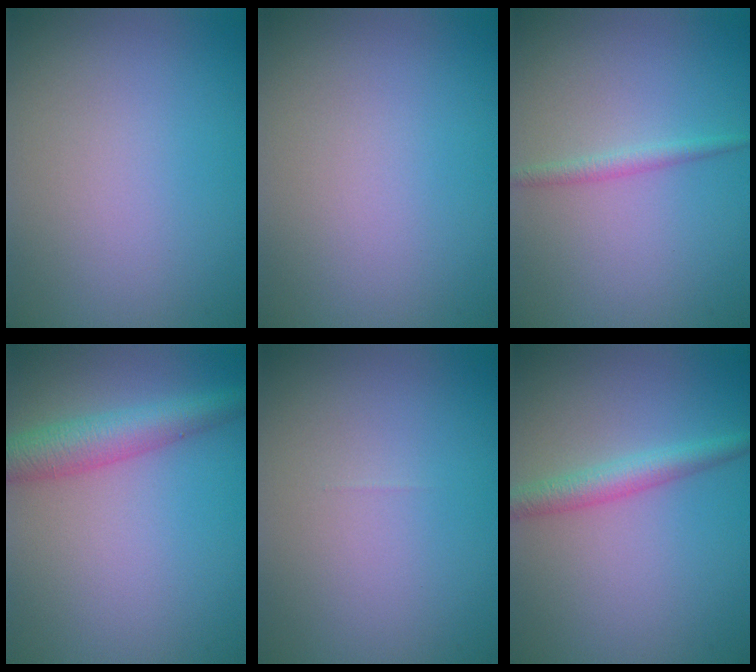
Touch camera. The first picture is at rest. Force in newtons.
{"total": 0.0}
{"total": 1.3, "press": 1.3, "slide": 0.0}
{"total": 4.1, "press": 4.1, "slide": 0.1}
{"total": 0.0}
{"total": 2.6, "press": 2.6, "slide": 0.1}